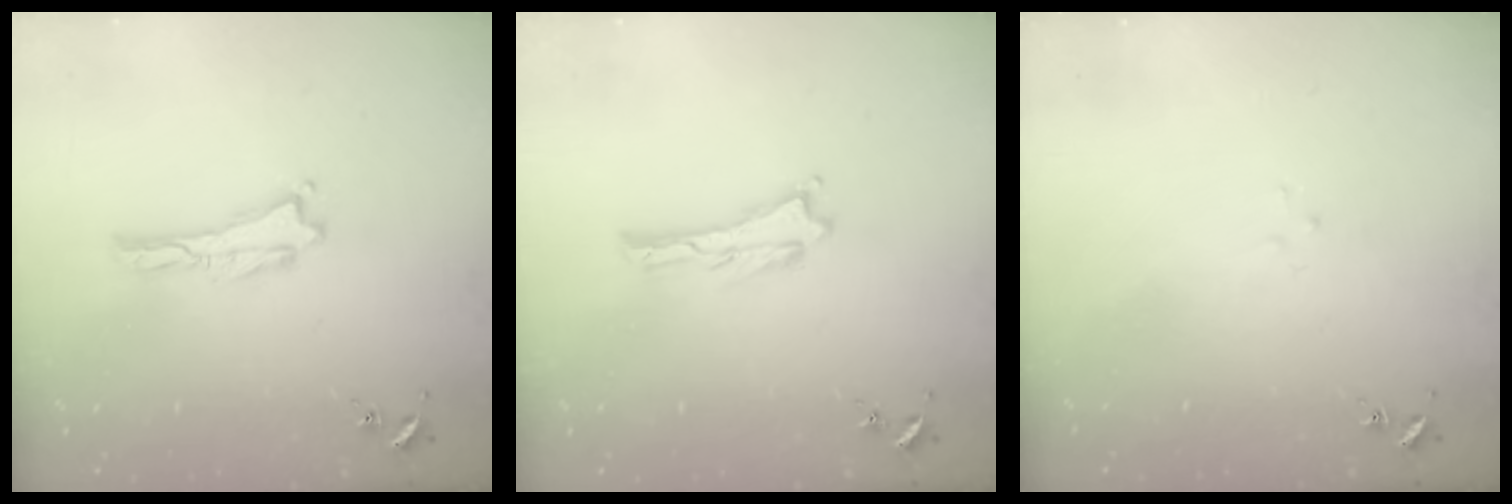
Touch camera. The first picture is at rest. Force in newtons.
{"total": 0.0}
{"total": 1.8, "press": 1.8, "slide": 0.1}